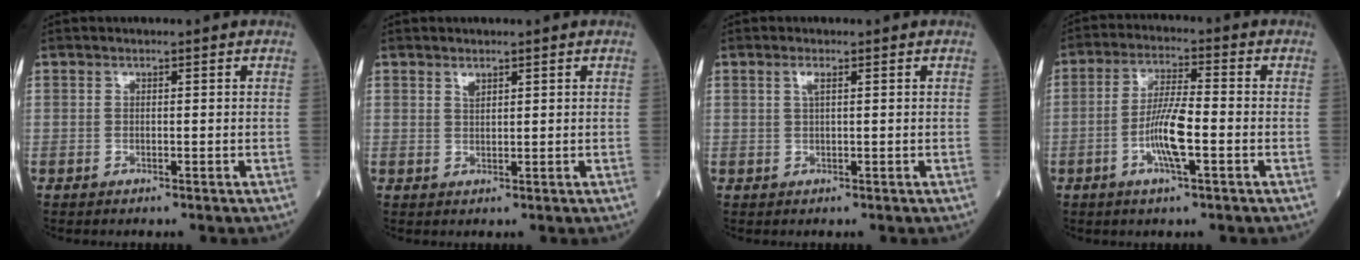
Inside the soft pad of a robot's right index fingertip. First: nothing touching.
{"total": 1.2, "force": [0.9, 0.4, 0.7], "torque": [-0.011, -0.002, 0.018]}
{"total": 1.3, "force": [0.6, 0.1, 1.2], "torque": [-0.029, 0.002, 0.011]}
{"total": 7.7, "force": [-2.3, 0.9, 7.3], "torque": [-0.142, 0.000, -0.047]}